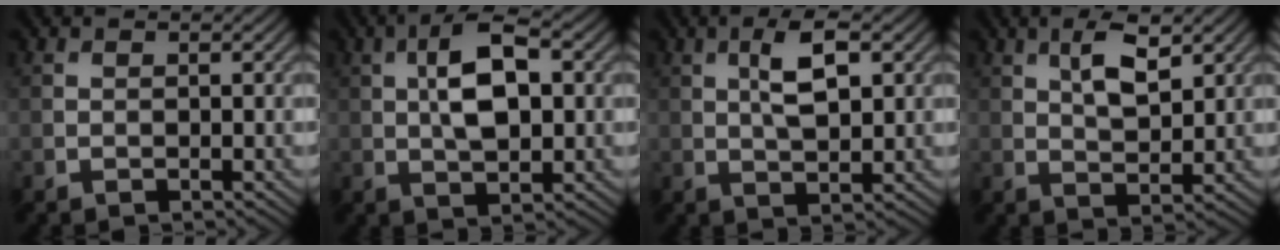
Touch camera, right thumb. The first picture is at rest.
{"total": 7.7, "force": [1.1, 3.5, 6.8], "torque": [-0.127, 0.011, 0.014]}
{"total": 5.4, "force": [1.5, 2.0, 4.8], "torque": [-0.094, 0.002, 0.027]}
{"total": 5.4, "force": [2.4, 2.1, 4.3], "torque": [-0.086, -0.002, 0.043]}